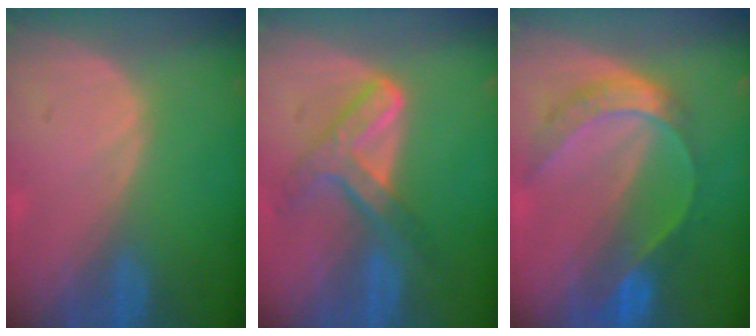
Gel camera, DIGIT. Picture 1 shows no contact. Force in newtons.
{"total": 7.3, "press": 6.1, "slide": 3.9}
{"total": 7.7, "press": 6.5, "slide": 4.2}